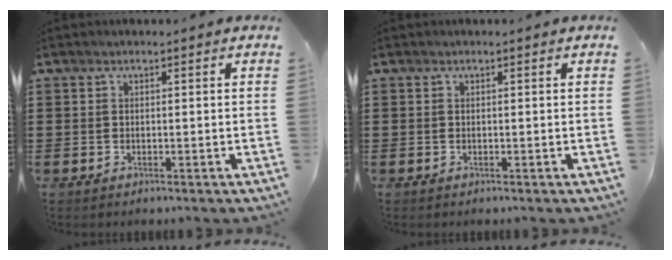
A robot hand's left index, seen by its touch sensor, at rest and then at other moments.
{"total": 0.0}